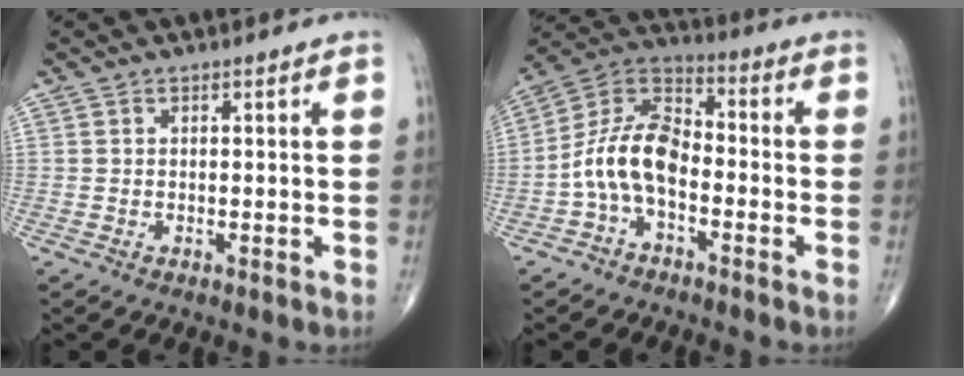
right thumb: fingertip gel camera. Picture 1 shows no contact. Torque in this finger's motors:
{"motor_torque": [0.59, 0.40, 1.32, -0.43, 0.13]}